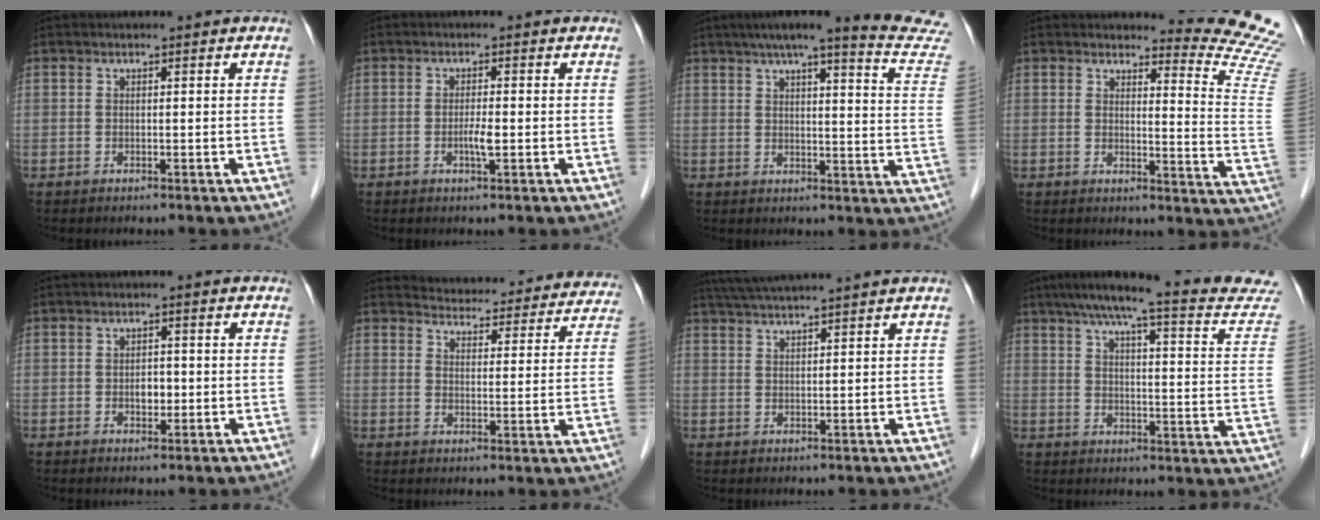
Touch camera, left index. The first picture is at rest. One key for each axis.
{"total": 2.1, "fx": -0.6, "fy": 0.2, "fz": 2.0, "tx": -0.038, "ty": -0.001, "tz": -0.011}
{"total": 20.9, "fx": 18.8, "fy": -0.5, "fz": 9.0, "tx": -0.114, "ty": -0.061, "tz": 0.214}
{"total": 10.5, "fx": 10.3, "fy": -2.0, "fz": 0.8, "tx": -0.013, "ty": -0.132, "tz": 0.100}
{"total": 2.1, "fx": -0.5, "fy": 1.4, "fz": 1.6, "tx": -0.023, "ty": 0.004, "tz": -0.005}
{"total": 20.4, "fx": 19.6, "fy": 4.4, "fz": 3.7, "tx": -0.032, "ty": -0.034, "tz": 0.222}
{"total": 9.0, "fx": 7.9, "fy": -1.3, "fz": 4.1, "tx": -0.070, "ty": 0.031, "tz": 0.118}
{"total": 21.9, "fx": 19.4, "fy": 1.2, "fz": 10.2, "tx": -0.139, "ty": -0.032, "tz": 0.233}